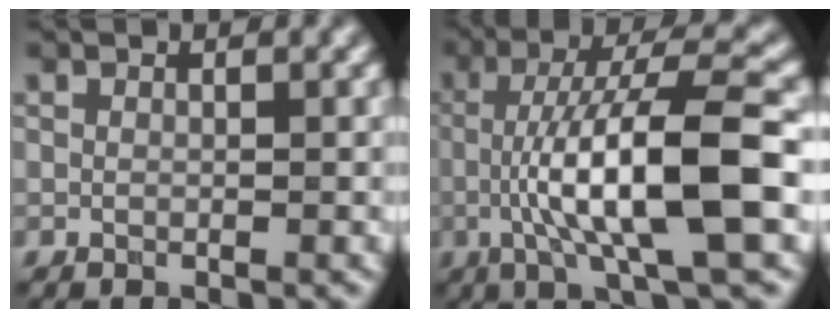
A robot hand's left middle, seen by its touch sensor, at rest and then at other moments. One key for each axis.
{"total": 10.6, "fx": -1.8, "fy": 2.1, "fz": 10.2, "tx": -0.158, "ty": 0.013, "tz": -0.030}